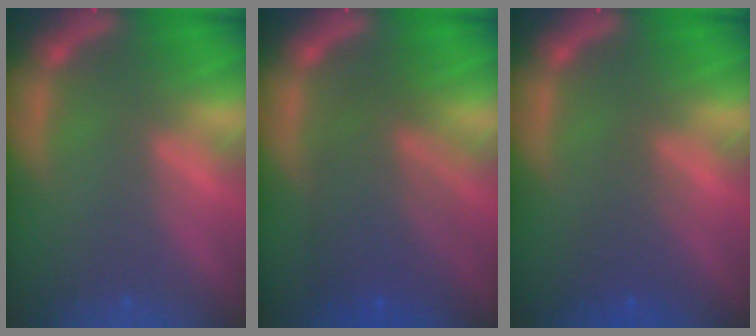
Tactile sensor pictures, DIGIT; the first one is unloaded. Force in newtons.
{"total": 7.1}
{"total": 2.5}